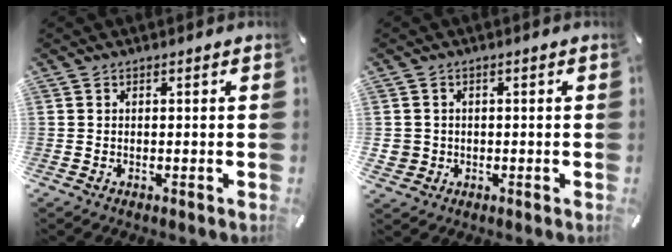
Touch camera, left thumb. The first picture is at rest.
{"total": 3.3, "force": [-0.4, 3.3, 0.4], "torque": [-0.011, 0.006, -0.005]}